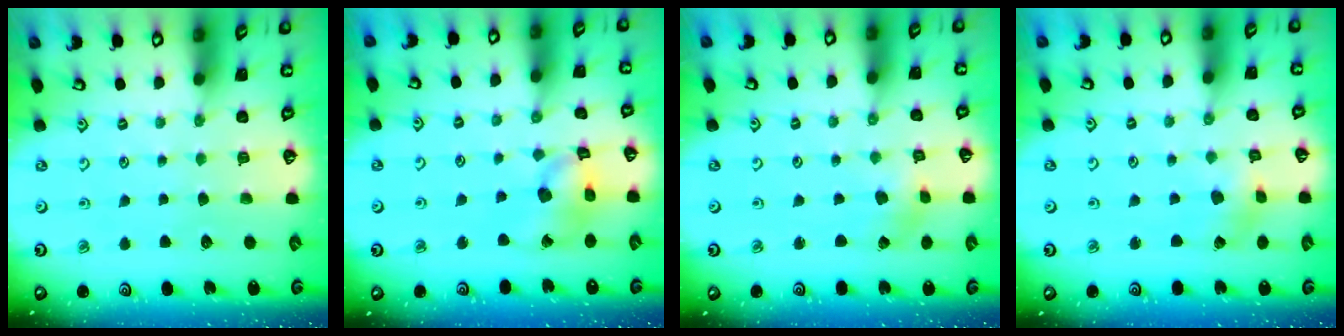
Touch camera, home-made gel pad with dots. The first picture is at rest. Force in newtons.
{"total": 12.8, "press": 12.7, "slide": 1.6}
{"total": 0.9, "press": 0.8, "slide": 0.2}
{"total": 1.7, "press": 1.7, "slide": 0.2}